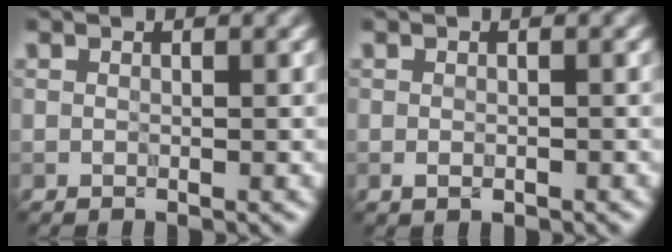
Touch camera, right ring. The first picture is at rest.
{"total": 1.0, "force": [-0.4, 0.6, 0.7], "torque": [-0.012, 0.001, -0.007]}